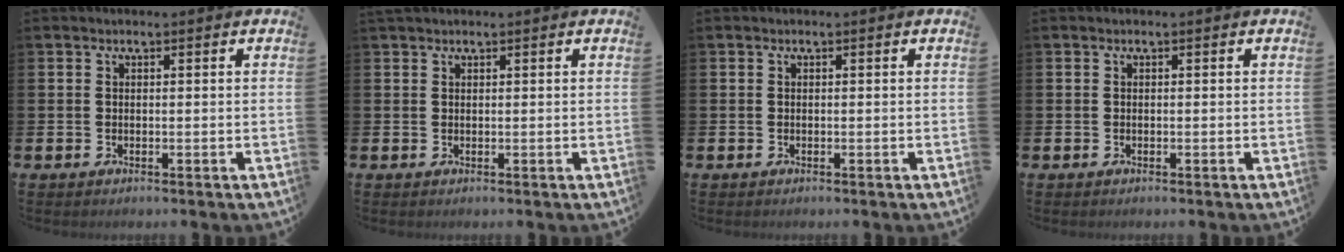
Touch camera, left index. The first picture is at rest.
{"total": 1.0, "force": [0.9, 0.3, 0.2], "torque": [0.006, -0.001, 0.015]}
{"total": 0.0}
{"total": 0.0}